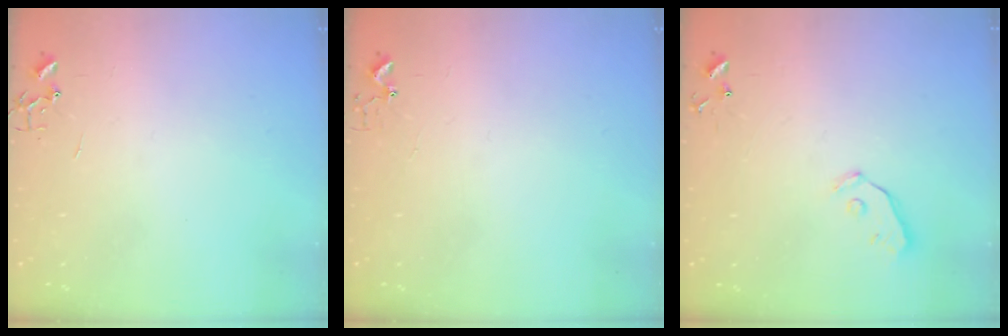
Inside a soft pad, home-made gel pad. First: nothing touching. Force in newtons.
{"total": 2.7, "press": 2.7, "slide": 0.2}
{"total": 3.7, "press": 3.6, "slide": 0.8}